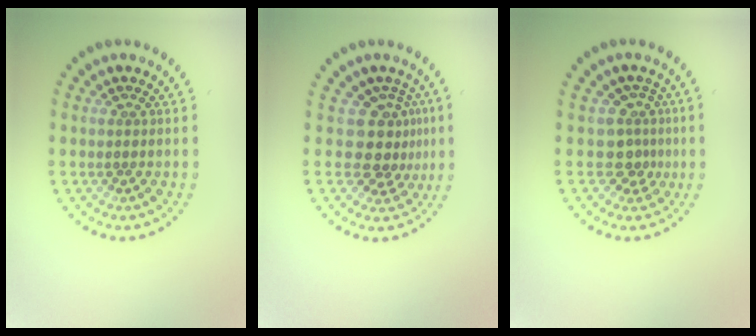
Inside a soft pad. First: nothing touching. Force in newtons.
{"total": 3.5, "press": 2.6, "slide": 2.4}
{"total": 2.8, "press": 2.0, "slide": 2.0}